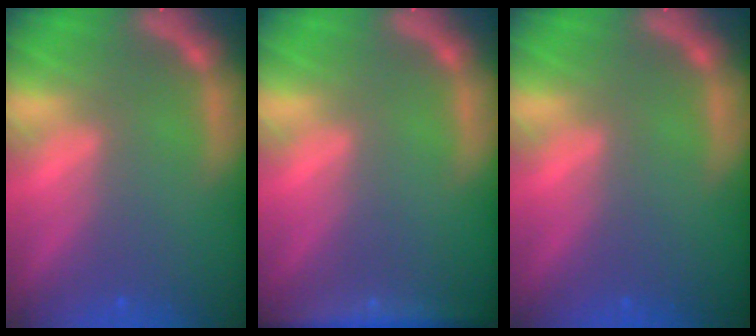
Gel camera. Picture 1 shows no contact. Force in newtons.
{"total": 4.4}
{"total": 0.0}